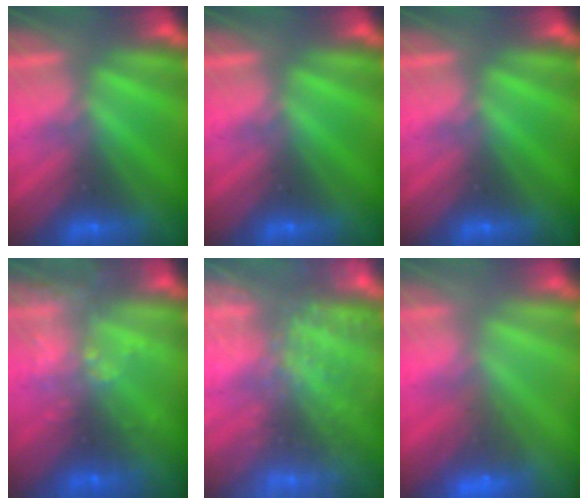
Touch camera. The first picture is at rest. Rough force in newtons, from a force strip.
{"total": 0.0}
{"total": 0.0}
{"total": 6.9}
{"total": 9.3}
{"total": 9.3}